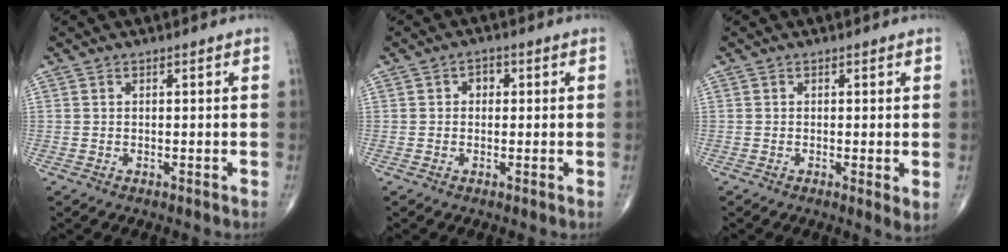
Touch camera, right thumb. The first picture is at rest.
{"total": 2.1, "force": [0.3, 1.7, 1.2], "torque": [-0.005, 0.005, -0.001]}
{"total": 2.2, "force": [-0.1, 0.6, 2.1], "torque": [-0.037, -0.010, -0.007]}